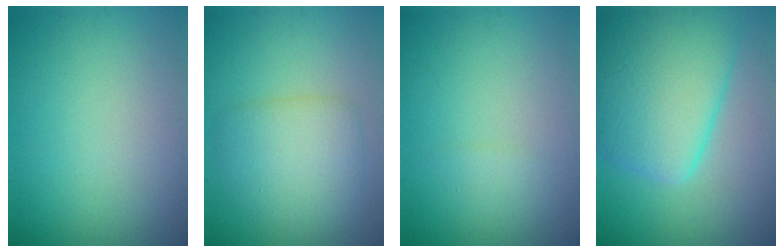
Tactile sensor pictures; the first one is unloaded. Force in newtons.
{"total": 4.2, "press": 4.2, "slide": 0.3}
{"total": 0.8, "press": 0.8, "slide": 0.1}
{"total": 8.2, "press": 8.2, "slide": 0.6}